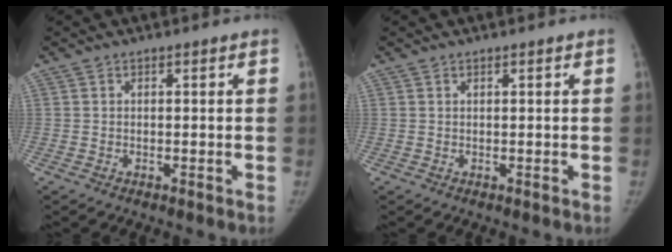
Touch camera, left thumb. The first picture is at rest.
{"total": 0.0}